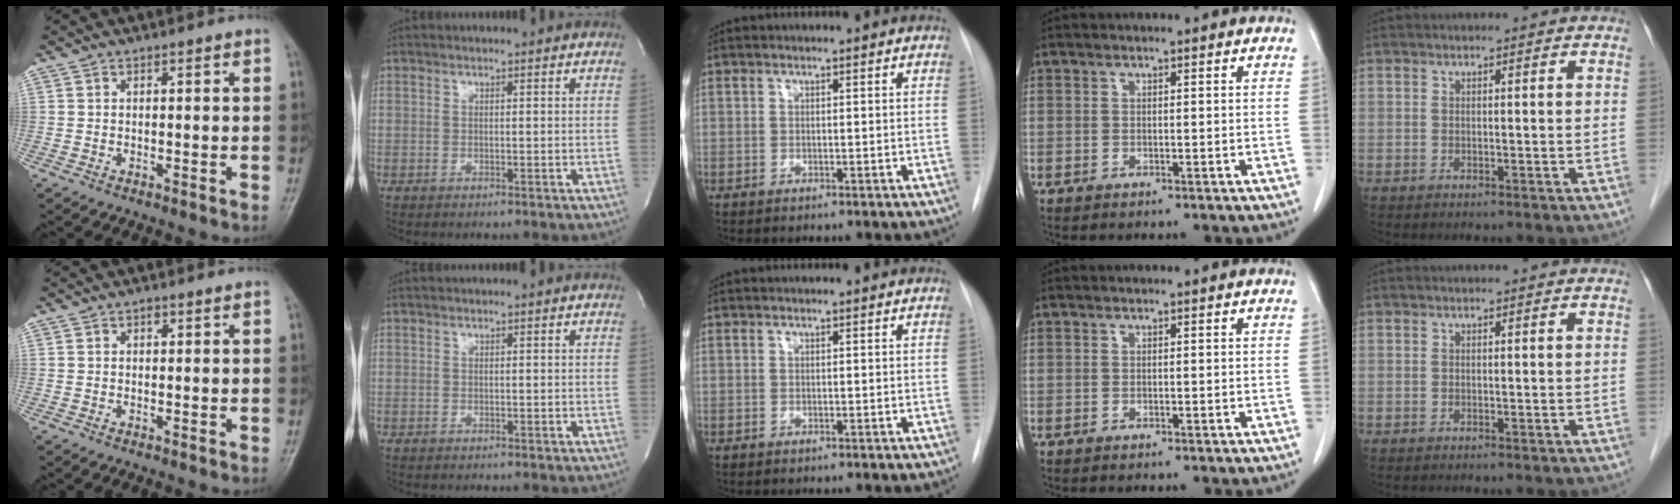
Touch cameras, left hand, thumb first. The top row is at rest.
{"thumb": {"total": 0.9, "force": [0.5, 0.6, 0.6], "torque": [-0.003, -0.001, 0.005]}}